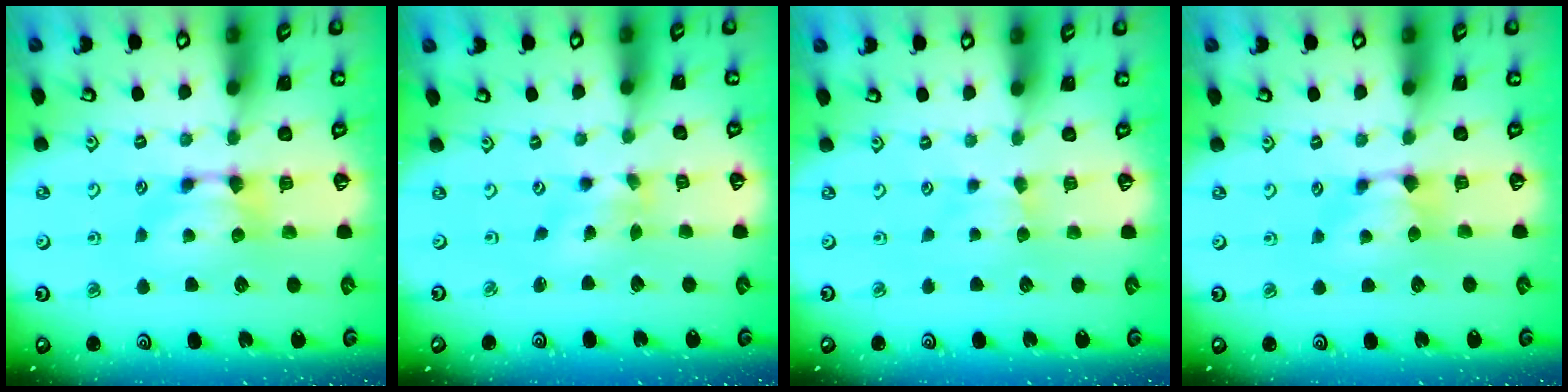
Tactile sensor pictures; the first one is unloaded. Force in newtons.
{"total": 1.5, "press": 1.0, "slide": 1.1}
{"total": 1.7, "press": 1.6, "slide": 0.4}
{"total": 0.9, "press": 0.7, "slide": 0.6}